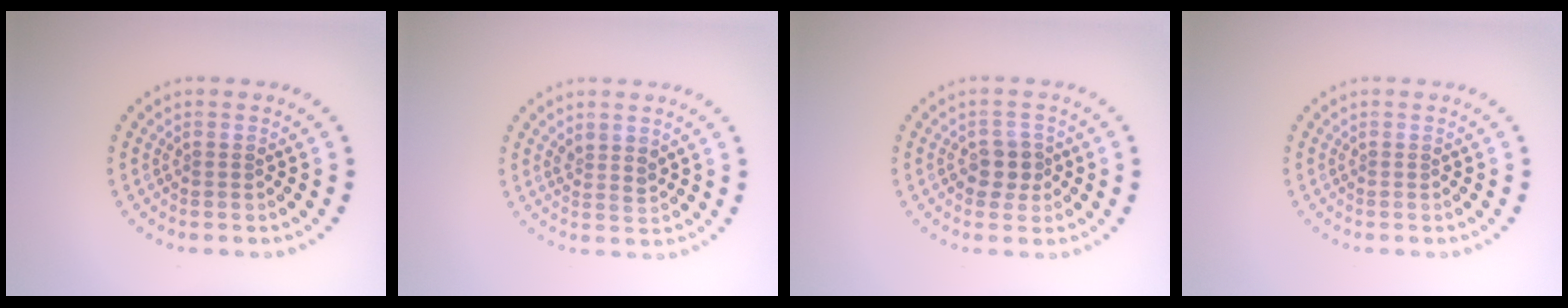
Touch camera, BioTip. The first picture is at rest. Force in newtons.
{"total": 1.4, "press": 1.2, "slide": 0.8}
{"total": 2.4, "press": 2.2, "slide": 0.8}
{"total": 0.0}